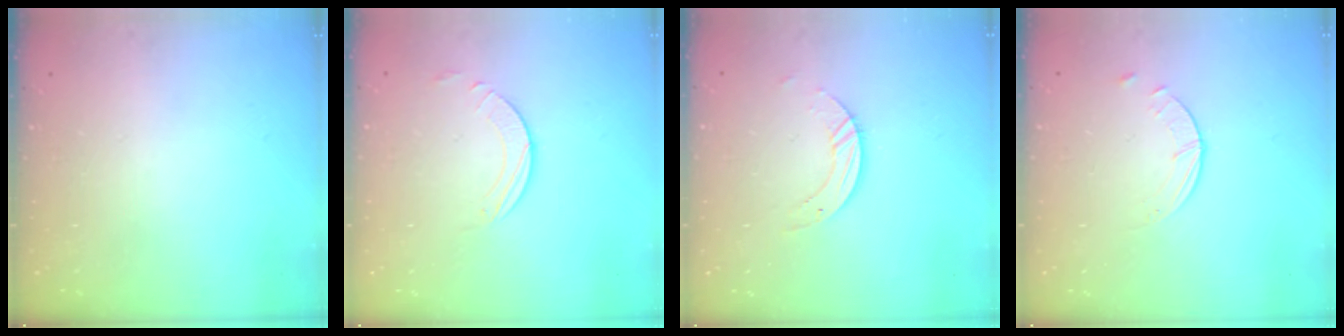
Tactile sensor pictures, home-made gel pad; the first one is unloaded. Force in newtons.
{"total": 2.8, "press": 2.8, "slide": 0.2}
{"total": 3.9, "press": 3.9, "slide": 0.1}
{"total": 0.9, "press": 0.9, "slide": 0.1}